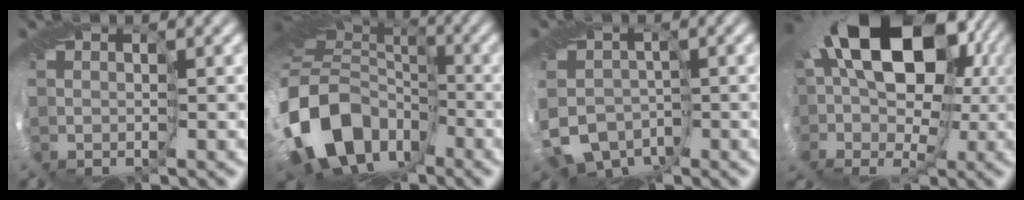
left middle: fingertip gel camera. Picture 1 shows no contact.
{"total": 17.1, "force": [-6.1, 12.7, 9.6], "torque": [-0.239, -0.014, -0.116]}
{"total": 5.3, "force": [-2.6, 4.1, 2.0], "torque": [-0.024, -0.005, -0.059]}
{"total": 17.7, "force": [4.2, 12.1, 12.2], "torque": [-0.182, 0.047, 0.048]}